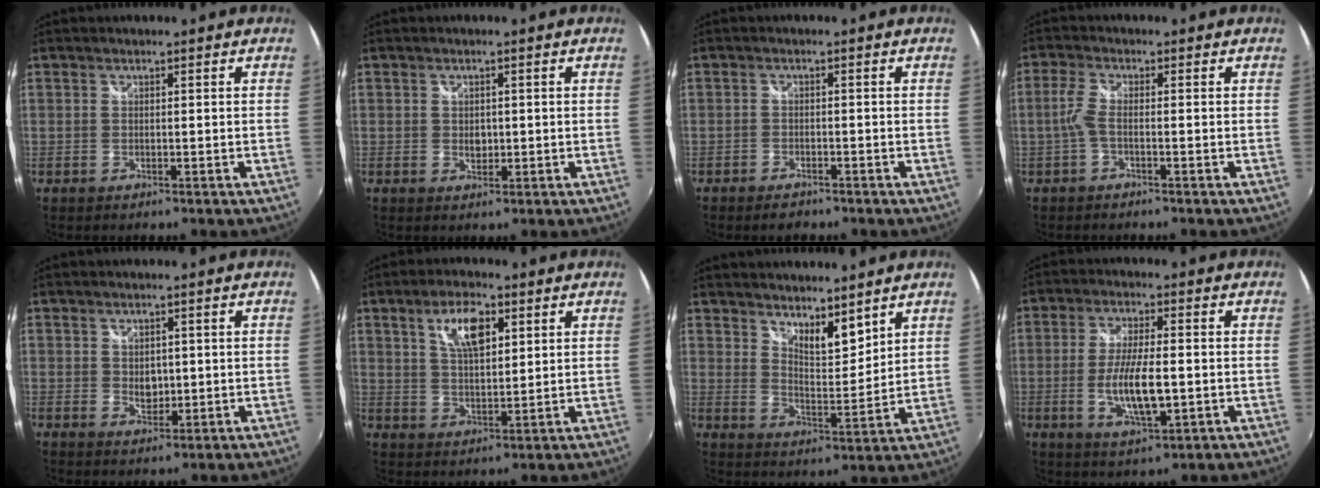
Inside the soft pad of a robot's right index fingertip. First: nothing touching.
{"total": 1.6, "force": [0.0, 1.4, 0.8], "torque": [-0.010, 0.002, 0.003]}
{"total": 2.9, "force": [-2.3, 1.3, 1.1], "torque": [-0.032, -0.003, -0.040]}
{"total": 2.5, "force": [-1.1, 0.5, 2.2], "torque": [-0.058, 0.003, -0.025]}
{"total": 2.7, "force": [0.3, 2.1, 1.6], "torque": [-0.022, 0.002, 0.009]}
{"total": 8.0, "force": [3.6, 3.3, 6.4], "torque": [-0.116, 0.010, 0.067]}
{"total": 7.5, "force": [6.0, 2.4, 3.9], "torque": [-0.052, -0.005, 0.103]}
{"total": 9.3, "force": [-1.6, 2.5, 8.9], "torque": [-0.173, -0.007, -0.024]}